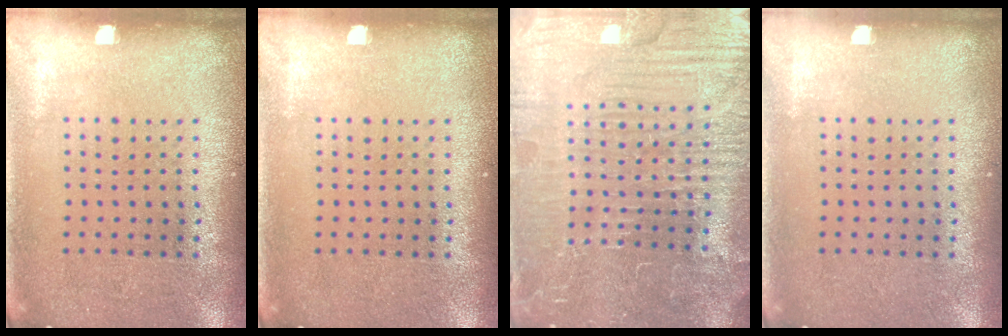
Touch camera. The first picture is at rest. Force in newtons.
{"total": 0.0}
{"total": 5.8, "press": 5.3, "slide": 2.3}
{"total": 0.0}